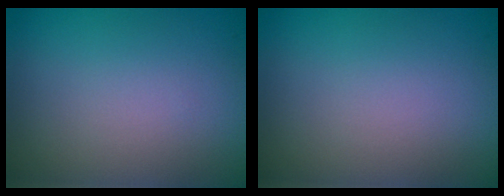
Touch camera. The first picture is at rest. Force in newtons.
{"total": 0.0}